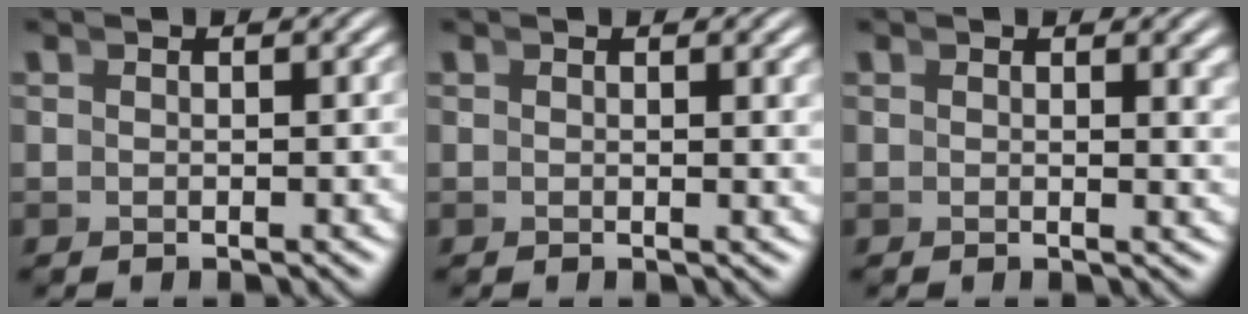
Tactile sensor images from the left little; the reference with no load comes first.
{"total": 0.6, "force": [0.4, -0.3, 0.4], "torque": [-0.008, -0.001, 0.005]}
{"total": 1.0, "force": [0.8, -0.2, 0.6], "torque": [-0.010, -0.003, 0.009]}